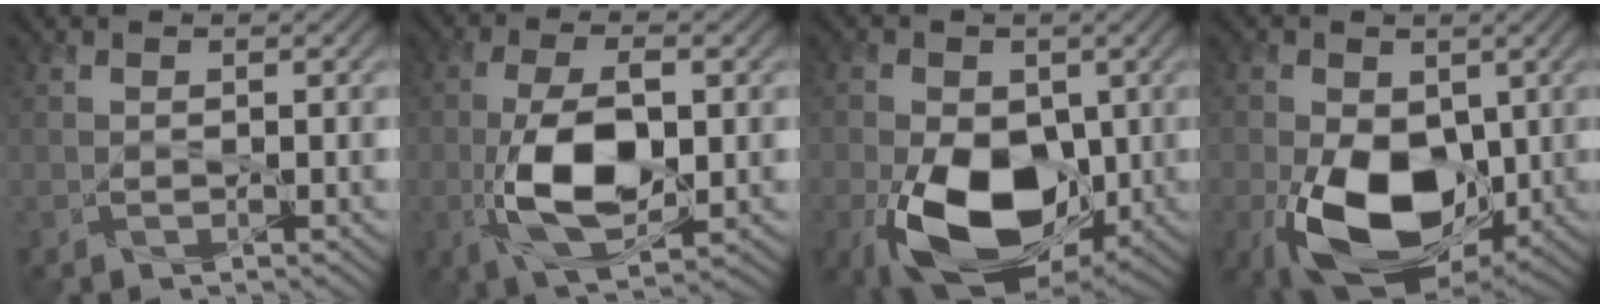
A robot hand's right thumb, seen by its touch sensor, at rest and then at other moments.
{"total": 9.7, "force": [-2.1, 3.9, 8.6], "torque": [-0.171, 0.000, -0.038]}
{"total": 14.0, "force": [-3.6, 8.6, 10.4], "torque": [-0.192, -0.034, -0.067]}
{"total": 13.8, "force": [-3.1, 8.4, 10.5], "torque": [-0.207, -0.028, -0.063]}